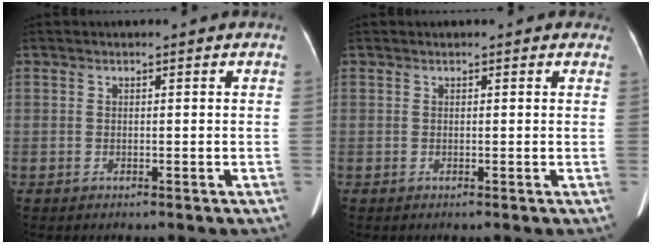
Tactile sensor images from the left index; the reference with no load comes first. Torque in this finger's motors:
{"motor_torque": [0.12, -0.15, 0.07, 0.02]}